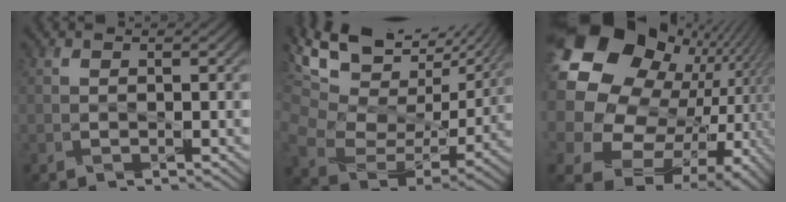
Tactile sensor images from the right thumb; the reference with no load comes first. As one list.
[{"total": 16.4, "force": [9.1, 9.1, 10.1], "torque": [-0.234, 0.017, 0.169]}, {"total": 21.5, "force": [4.2, 17.0, 12.5], "torque": [-0.281, -0.019, 0.096]}]